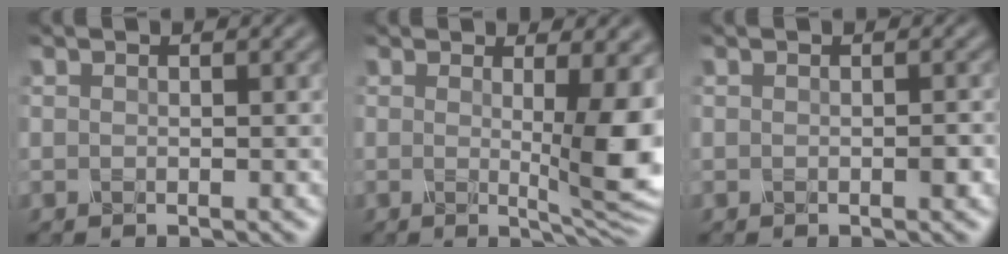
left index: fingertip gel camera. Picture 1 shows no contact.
{"total": 6.7, "force": [0.5, 1.5, 6.5], "torque": [-0.085, -0.012, 0.009]}
{"total": 0.5, "force": [-0.3, 0.2, 0.4], "torque": [-0.009, -0.003, -0.004]}